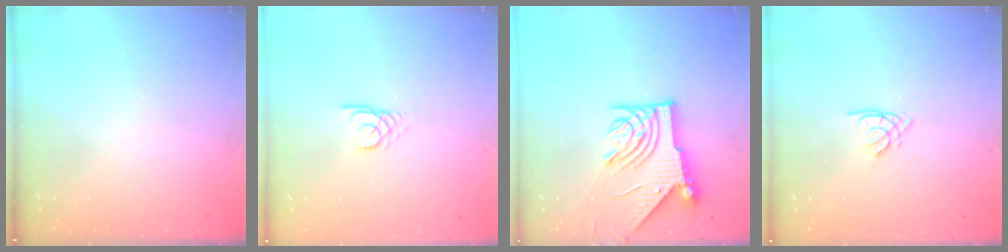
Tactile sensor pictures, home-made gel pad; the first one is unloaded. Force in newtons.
{"total": 2.1, "press": 2.1, "slide": 0.0}
{"total": 10.9, "press": 10.9, "slide": 1.2}
{"total": 1.4, "press": 1.4, "slide": 0.3}